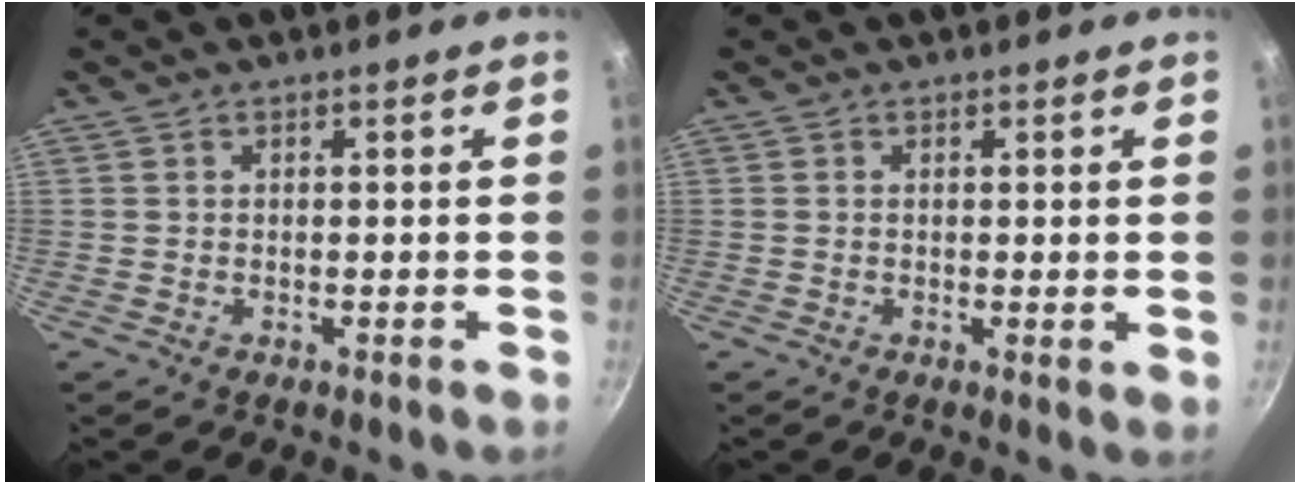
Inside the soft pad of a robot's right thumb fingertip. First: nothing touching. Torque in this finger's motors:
{"motor_torque": [-0.13, -0.05, -0.46, 0.08, -0.04]}